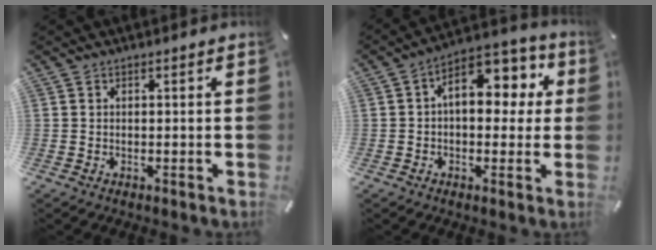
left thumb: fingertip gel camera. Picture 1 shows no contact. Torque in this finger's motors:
{"motor_torque": [1.24, 1.24, 0.80, -0.66, 0.12]}